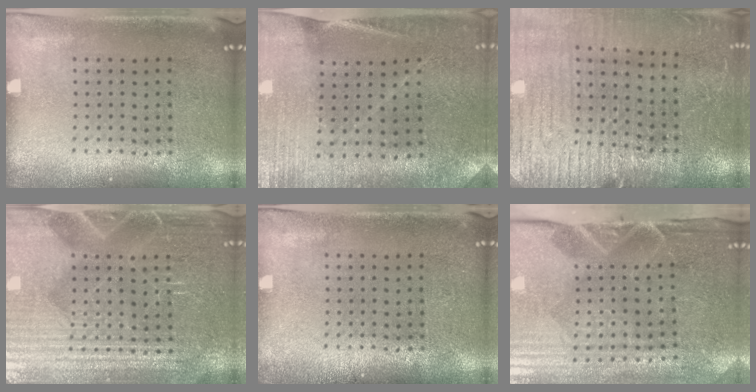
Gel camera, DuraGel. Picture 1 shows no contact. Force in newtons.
{"total": 0.9, "press": 0.9, "slide": 0.1}
{"total": 3.2, "press": 3.2, "slide": 0.1}
{"total": 4.7, "press": 4.5, "slide": 1.1}
{"total": 0.6, "press": 0.6, "slide": 0.2}
{"total": 4.8, "press": 4.1, "slide": 2.5}